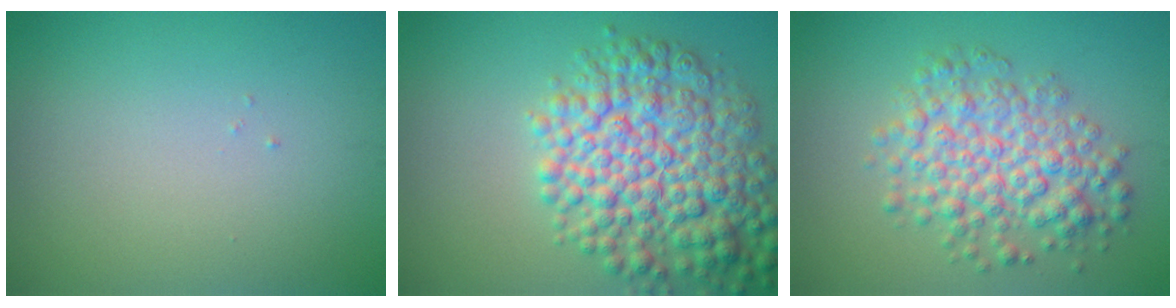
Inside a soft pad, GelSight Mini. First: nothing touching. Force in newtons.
{"total": 8.8, "press": 8.8, "slide": 0.3}
{"total": 5.7, "press": 5.7, "slide": 0.1}